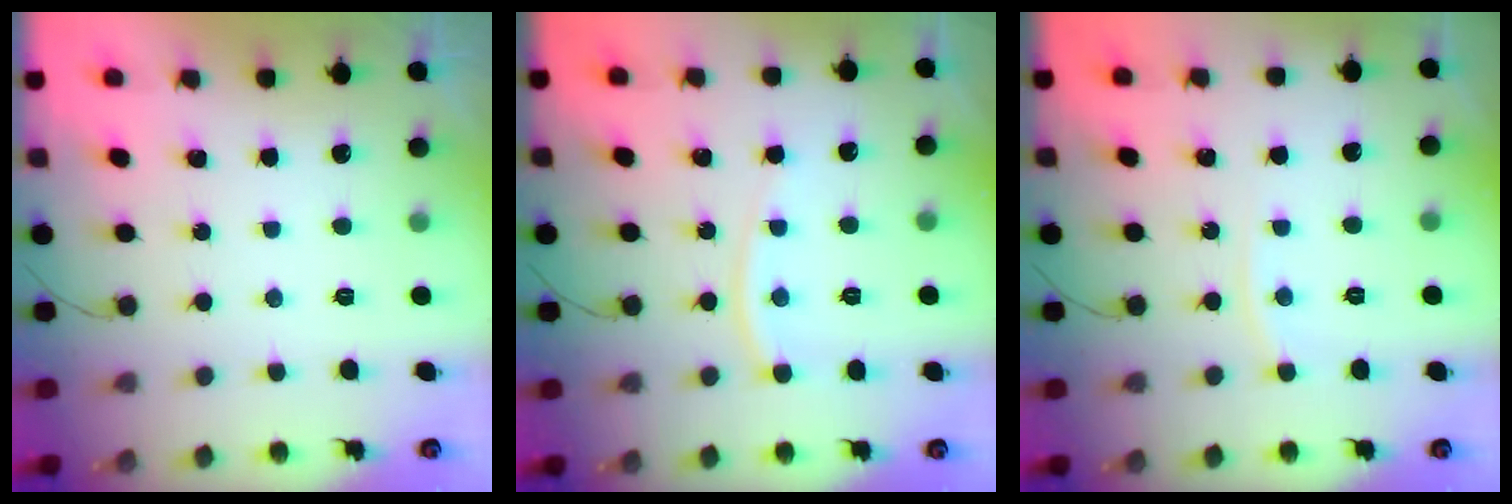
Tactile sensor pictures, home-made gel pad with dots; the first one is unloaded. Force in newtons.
{"total": 6.6, "press": 6.6, "slide": 0.9}
{"total": 3.1, "press": 3.1, "slide": 0.3}